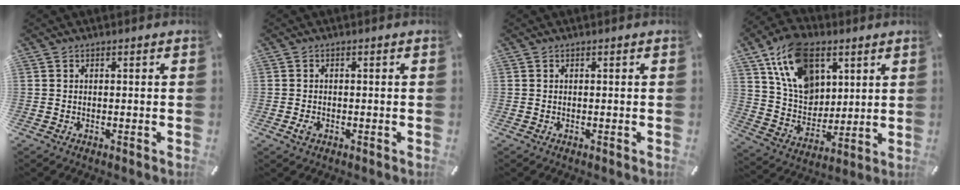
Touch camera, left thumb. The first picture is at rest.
{"total": 1.7, "force": [-0.5, 1.3, 1.0], "torque": [-0.026, -0.002, -0.011]}
{"total": 0.0}
{"total": 17.1, "force": [8.5, 11.5, 9.3], "torque": [-0.194, -0.030, 0.160]}